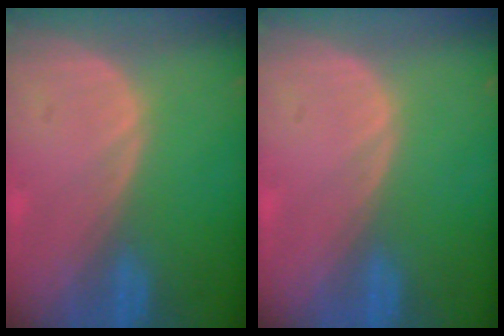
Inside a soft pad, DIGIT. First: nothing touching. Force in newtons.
{"total": 0.0}